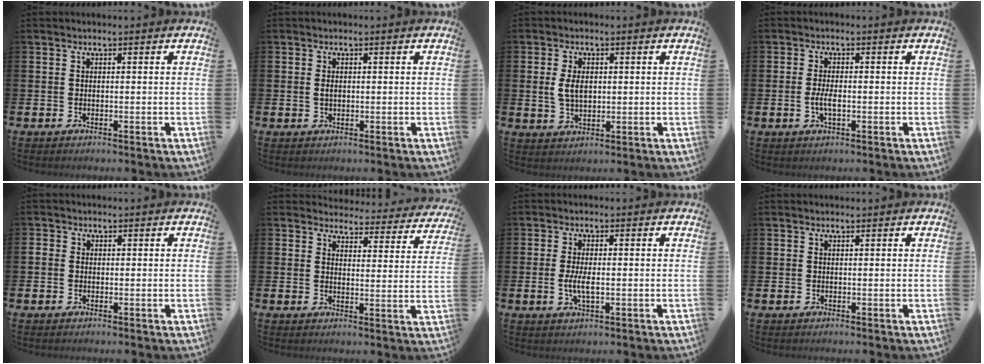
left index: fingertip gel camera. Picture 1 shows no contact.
{"total": 1.0, "force": [0.2, 0.7, 0.7], "torque": [0.001, -0.001, -0.001]}
{"total": 3.8, "force": [0.9, 2.3, 2.9], "torque": [-0.045, 0.002, 0.012]}
{"total": 2.6, "force": [-0.5, 1.0, 2.4], "torque": [-0.034, -0.002, -0.010]}
{"total": 0.9, "force": [0.0, 0.8, 0.4], "torque": [-0.008, 0.006, -0.002]}
{"total": 3.7, "force": [3.6, 0.9, 0.1], "torque": [-0.003, -0.037, 0.056]}
{"total": 3.2, "force": [-0.2, 1.2, 3.0], "torque": [-0.048, -0.002, -0.006]}
{"total": 0.0}